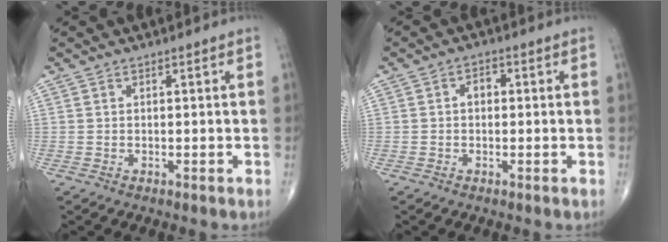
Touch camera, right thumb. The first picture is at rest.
{"total": 2.4, "force": [0.0, 1.7, 1.6], "torque": [-0.017, 0.012, -0.004]}